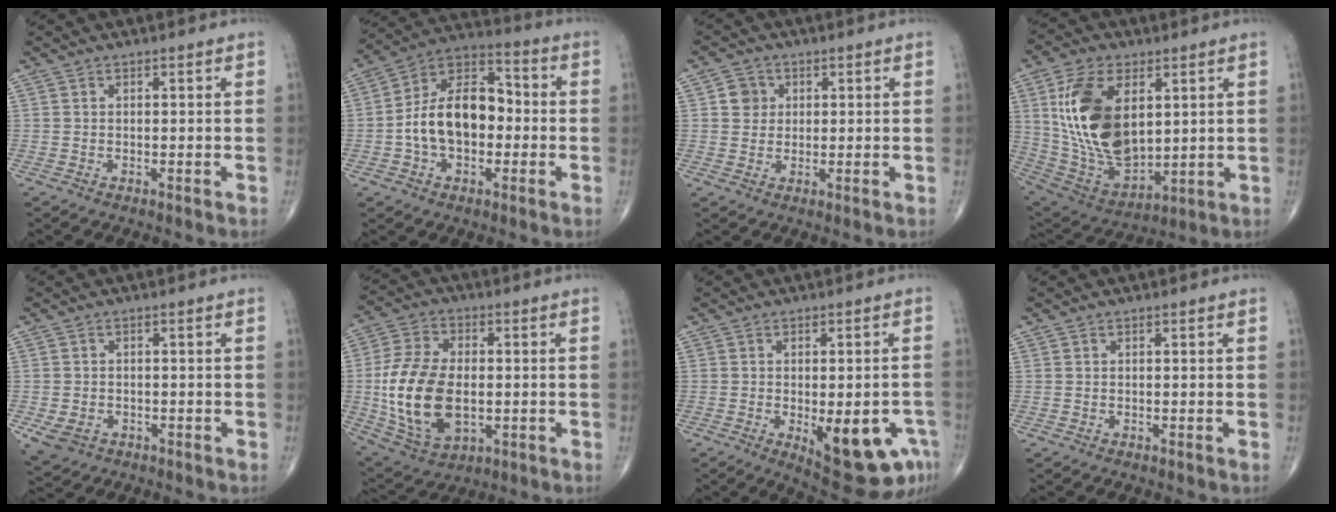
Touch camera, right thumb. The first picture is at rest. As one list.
[{"total": 15.2, "force": [-1.6, 9.5, 11.7], "torque": [-0.182, 0.041, -0.037]}, {"total": 3.8, "force": [0.9, 3.5, 1.0], "torque": [0.004, 0.001, 0.011]}, {"total": 21.4, "force": [4.6, 12.3, 16.9], "torque": [-0.305, -0.023, 0.100]}, {"total": 4.5, "force": [-1.7, 3.5, 2.1], "torque": [-0.040, 0.002, -0.019]}, {"total": 18.3, "force": [-1.5, 11.0, 14.6], "torque": [-0.282, -0.003, -0.016]}, {"total": 14.2, "force": [-5.1, 5.3, 12.1], "torque": [-0.123, 0.003, -0.049]}, {"total": 0.0}]